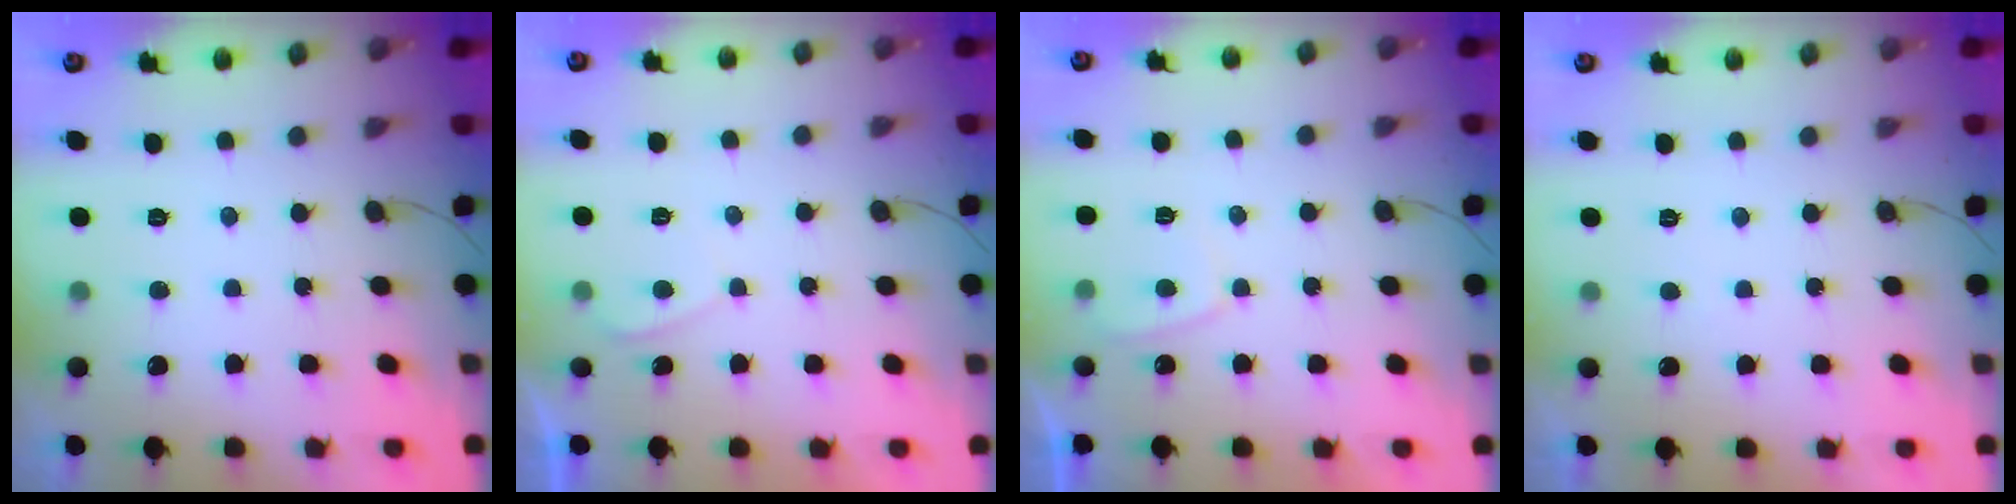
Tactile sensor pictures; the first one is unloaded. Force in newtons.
{"total": 0.0}
{"total": 2.7, "press": 2.6, "slide": 0.8}
{"total": 1.2, "press": 1.1, "slide": 0.4}